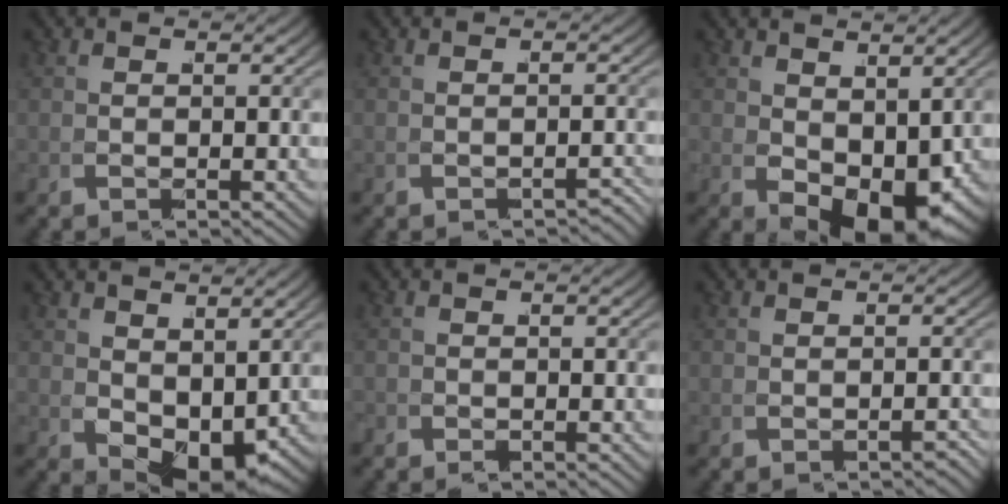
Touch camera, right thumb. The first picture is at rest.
{"total": 1.6, "force": [-1.5, -0.3, -0.4], "torque": [-0.010, -0.007, -0.020]}
{"total": 6.0, "force": [-0.9, 3.4, 4.9], "torque": [-0.093, -0.023, 0.000]}
{"total": 4.1, "force": [-0.1, 2.6, 3.2], "torque": [-0.066, -0.018, 0.008]}
{"total": 1.1, "force": [-0.5, 0.9, 0.1], "torque": [-0.012, -0.008, -0.007]}
{"total": 1.1, "force": [-1.0, -0.4, -0.1], "torque": [-0.011, -0.006, -0.013]}